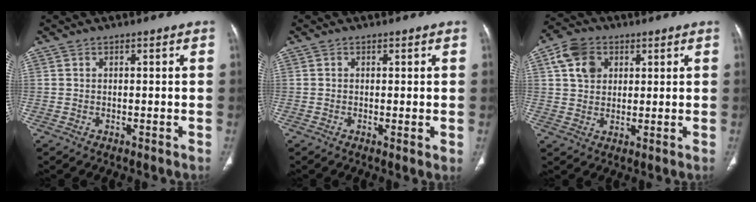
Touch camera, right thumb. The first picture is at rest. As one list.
[{"total": 1.3, "force": [0.0, 0.2, 1.3], "torque": [-0.025, -0.007, -0.003]}, {"total": 7.7, "force": [2.7, 6.0, 4.0], "torque": [-0.053, -0.001, 0.046]}]